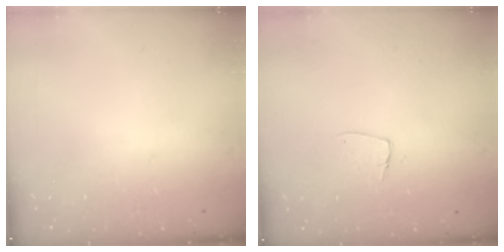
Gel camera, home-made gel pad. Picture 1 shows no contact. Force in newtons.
{"total": 5.5, "press": 5.5, "slide": 0.3}